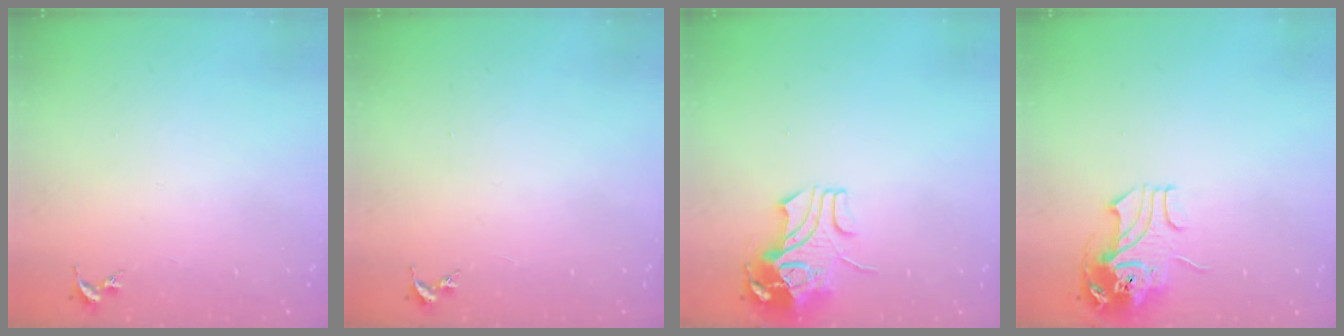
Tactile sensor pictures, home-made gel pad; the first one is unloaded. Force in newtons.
{"total": 0.0}
{"total": 9.2, "press": 9.1, "slide": 1.2}
{"total": 11.0, "press": 10.9, "slide": 1.5}